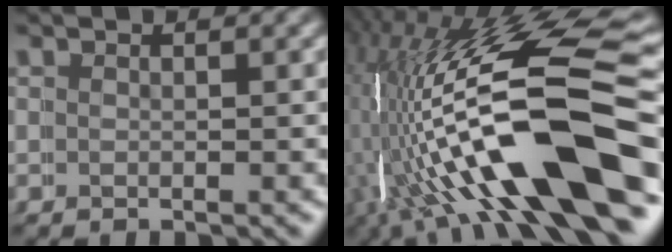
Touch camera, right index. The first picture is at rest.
{"total": 16.5, "force": [-3.7, 6.9, 14.6], "torque": [-0.252, -0.023, -0.049]}